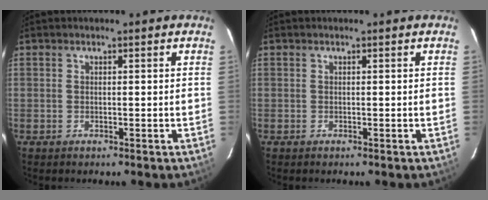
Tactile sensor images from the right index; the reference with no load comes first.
{"total": 0.0}